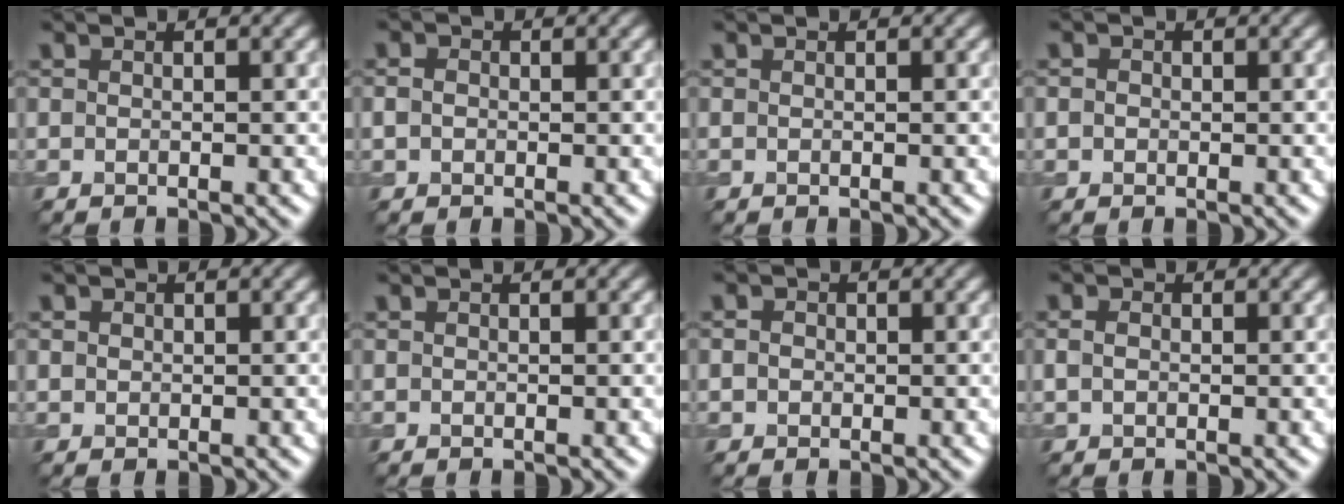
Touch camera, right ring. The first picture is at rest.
{"total": 1.1, "force": [0.0, 0.9, 0.6], "torque": [-0.011, 0.000, -0.003]}
{"total": 0.0}
{"total": 0.7, "force": [0.1, 0.7, 0.2], "torque": [-0.001, -0.003, -0.003]}
{"total": 0.6, "force": [0.2, 0.6, 0.1], "torque": [0.000, -0.001, 0.003]}
{"total": 0.0}
{"total": 1.0, "force": [0.1, 0.9, 0.4], "torque": [-0.008, 0.000, -0.003]}
{"total": 1.2, "force": [0.2, 0.9, 0.8], "torque": [-0.016, 0.003, 0.002]}